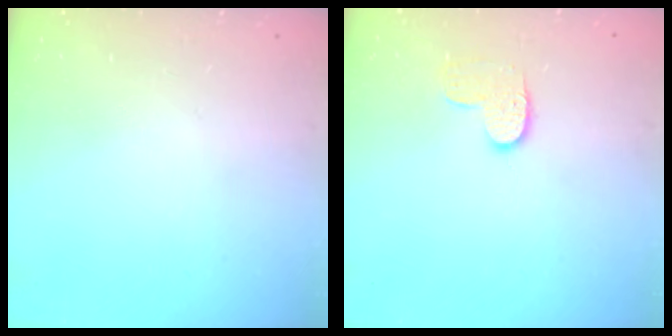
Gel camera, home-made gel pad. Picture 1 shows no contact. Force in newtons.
{"total": 6.8, "press": 6.8, "slide": 0.2}